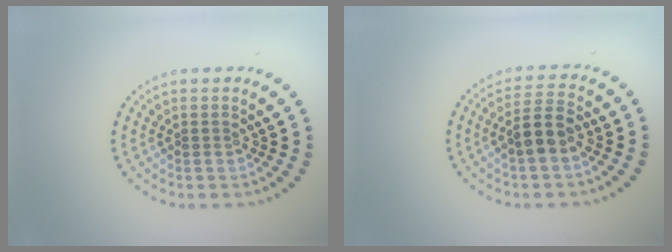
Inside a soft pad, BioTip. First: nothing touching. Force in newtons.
{"total": 3.5, "press": 3.4, "slide": 0.8}